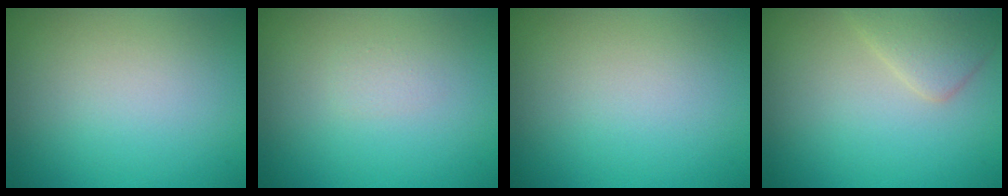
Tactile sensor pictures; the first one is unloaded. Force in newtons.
{"total": 0.5, "press": 0.5, "slide": 0.1}
{"total": 0.0}
{"total": 2.7, "press": 2.7, "slide": 0.1}